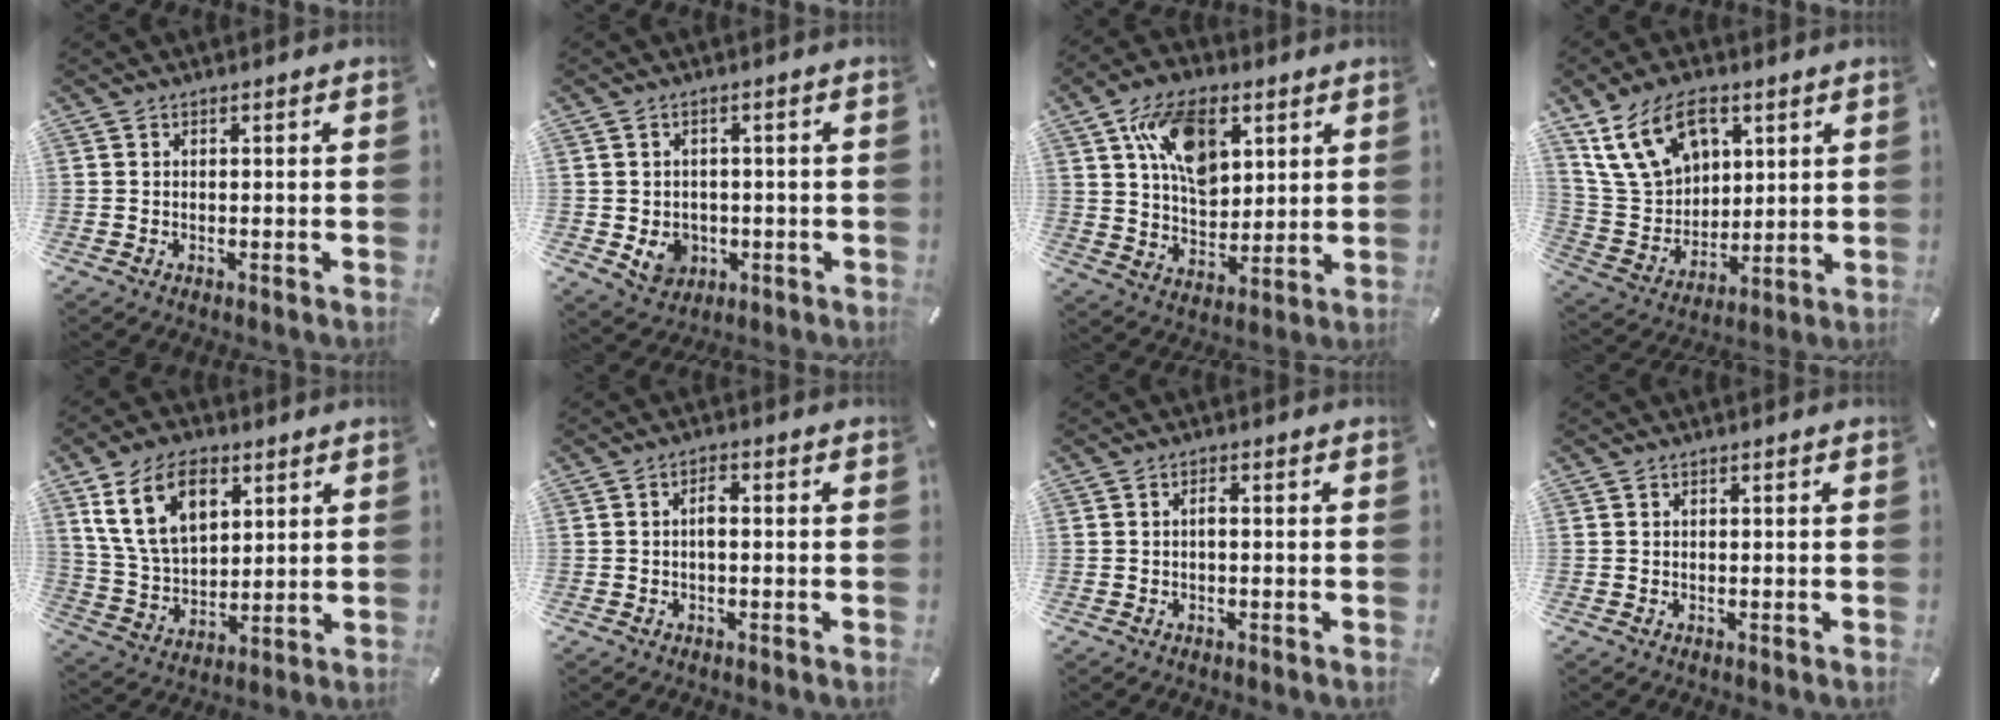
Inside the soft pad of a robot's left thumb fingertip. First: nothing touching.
{"total": 5.5, "force": [-0.9, 5.0, 2.2], "torque": [-0.031, -0.001, -0.016]}
{"total": 14.5, "force": [6.1, 9.3, 9.2], "torque": [-0.154, -0.002, 0.115]}
{"total": 15.3, "force": [7.8, 10.5, 7.8], "torque": [-0.164, -0.026, 0.151]}
{"total": 14.4, "force": [6.6, 9.2, 8.8], "torque": [-0.190, -0.006, 0.120]}
{"total": 2.6, "force": [-0.2, 1.1, 2.3], "torque": [-0.046, 0.009, -0.007]}
{"total": 1.4, "force": [-0.2, 0.4, 1.3], "torque": [-0.026, 0.002, -0.006]}
{"total": 0.0}